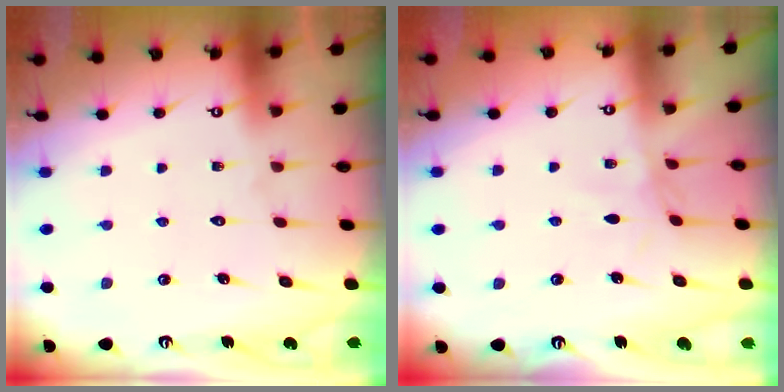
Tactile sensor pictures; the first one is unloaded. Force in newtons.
{"total": 1.7, "press": 1.7, "slide": 0.2}